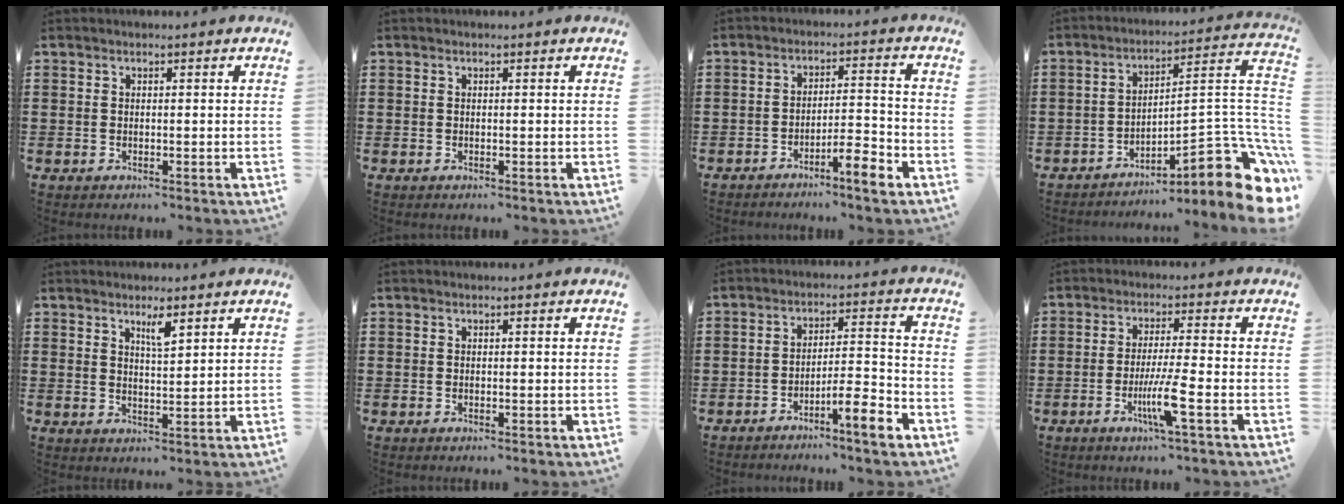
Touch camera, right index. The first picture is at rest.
{"total": 0.0}
{"total": 5.6, "force": [-4.3, 0.8, 3.6], "torque": [-0.060, 0.005, -0.078]}
{"total": 12.2, "force": [-6.1, 3.5, 9.9], "torque": [-0.122, -0.016, -0.107]}
{"total": 3.1, "force": [2.1, 0.6, 2.2], "torque": [-0.040, 0.000, 0.034]}
{"total": 0.0}
{"total": 6.7, "force": [-4.7, 0.9, 4.7], "torque": [-0.077, 0.005, -0.084]}
{"total": 6.3, "force": [-2.5, -0.3, 5.8], "torque": [-0.117, -0.022, -0.048]}